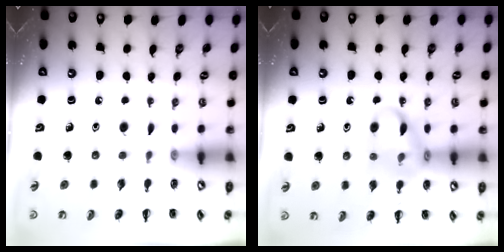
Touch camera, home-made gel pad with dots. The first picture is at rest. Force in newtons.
{"total": 12.5, "press": 12.4, "slide": 1.7}